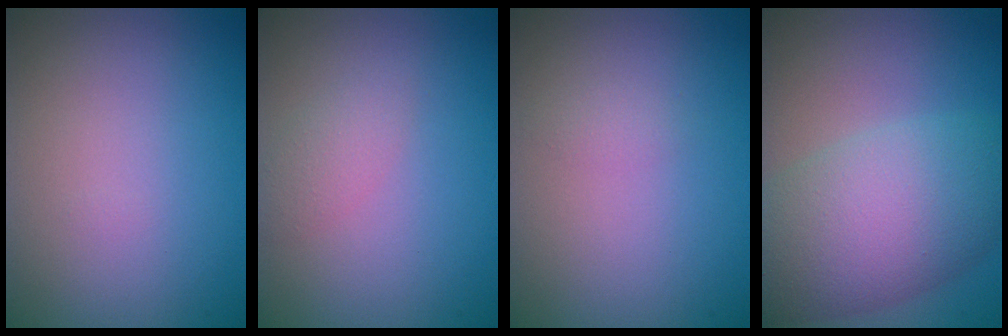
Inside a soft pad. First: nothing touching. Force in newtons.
{"total": 1.5, "press": 1.5, "slide": 0.0}
{"total": 0.8, "press": 0.7, "slide": 0.1}
{"total": 8.7, "press": 8.7, "slide": 0.3}